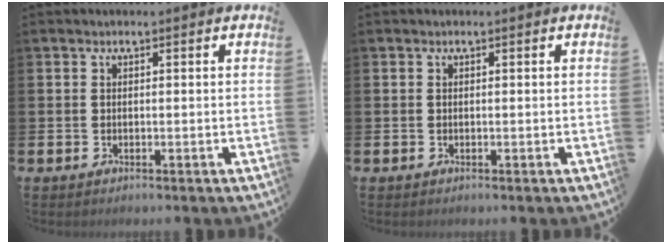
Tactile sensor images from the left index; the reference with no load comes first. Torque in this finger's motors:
{"motor_torque": [0.00, 0.00, 0.00, 0.00]}